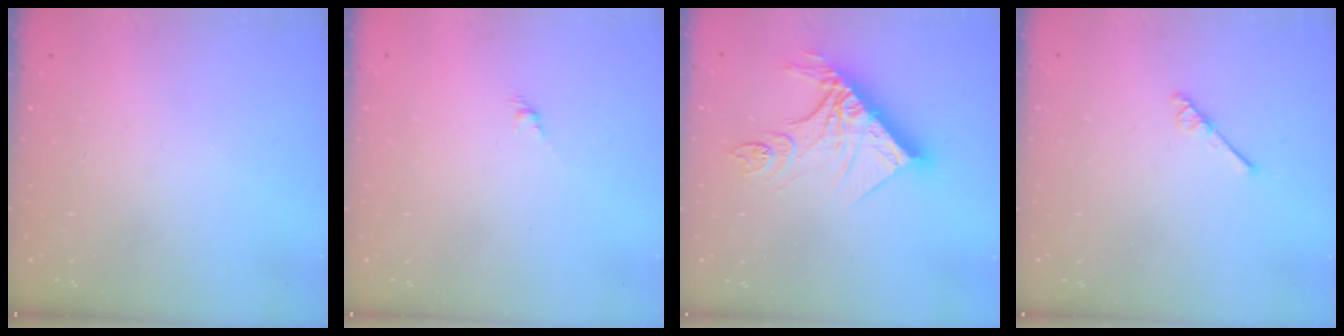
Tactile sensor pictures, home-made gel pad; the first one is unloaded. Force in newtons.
{"total": 1.9, "press": 1.8, "slide": 0.7}
{"total": 17.4, "press": 17.3, "slide": 2.0}
{"total": 2.9, "press": 2.9, "slide": 0.3}